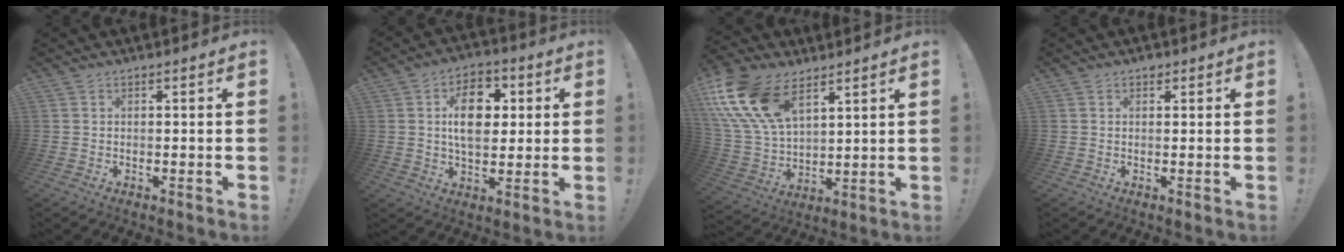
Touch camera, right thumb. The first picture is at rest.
{"total": 13.2, "force": [2.8, 8.9, 9.3], "torque": [-0.133, 0.010, 0.052]}
{"total": 19.5, "force": [10.6, 11.1, 12.0], "torque": [-0.262, -0.047, 0.199]}
{"total": 1.0, "force": [0.6, 0.7, 0.3], "torque": [0.009, -0.005, 0.008]}